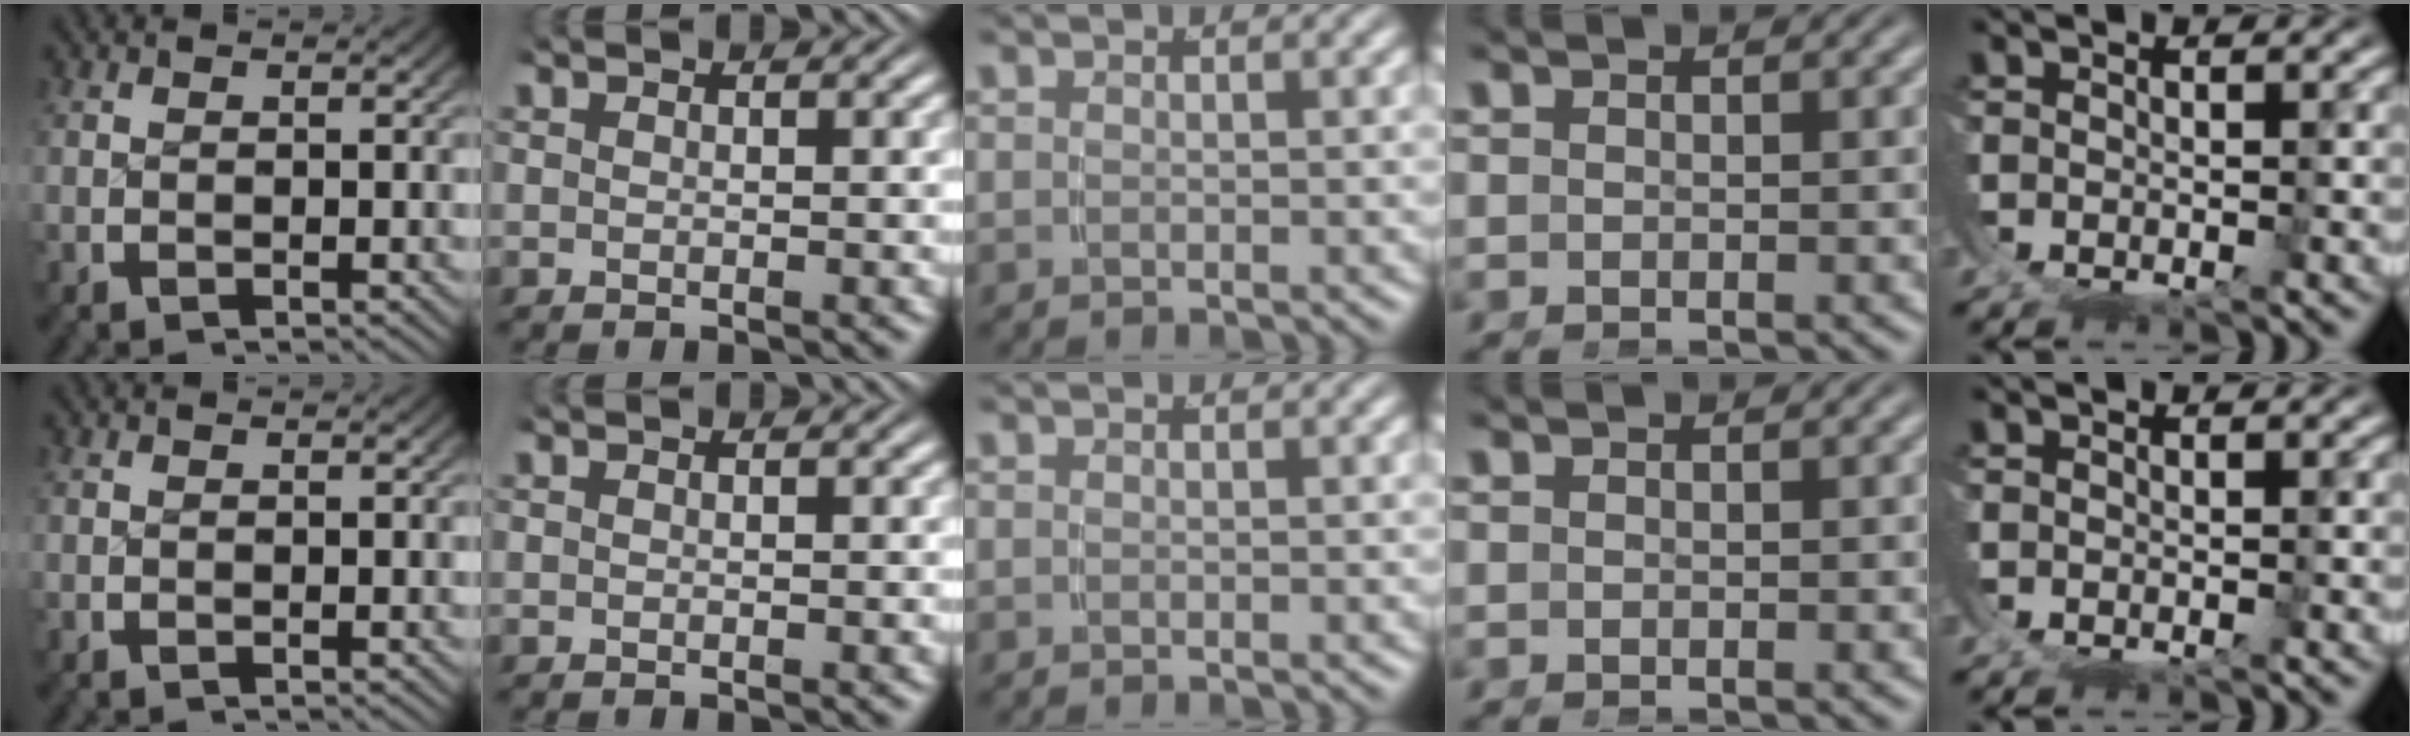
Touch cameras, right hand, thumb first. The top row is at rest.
{}